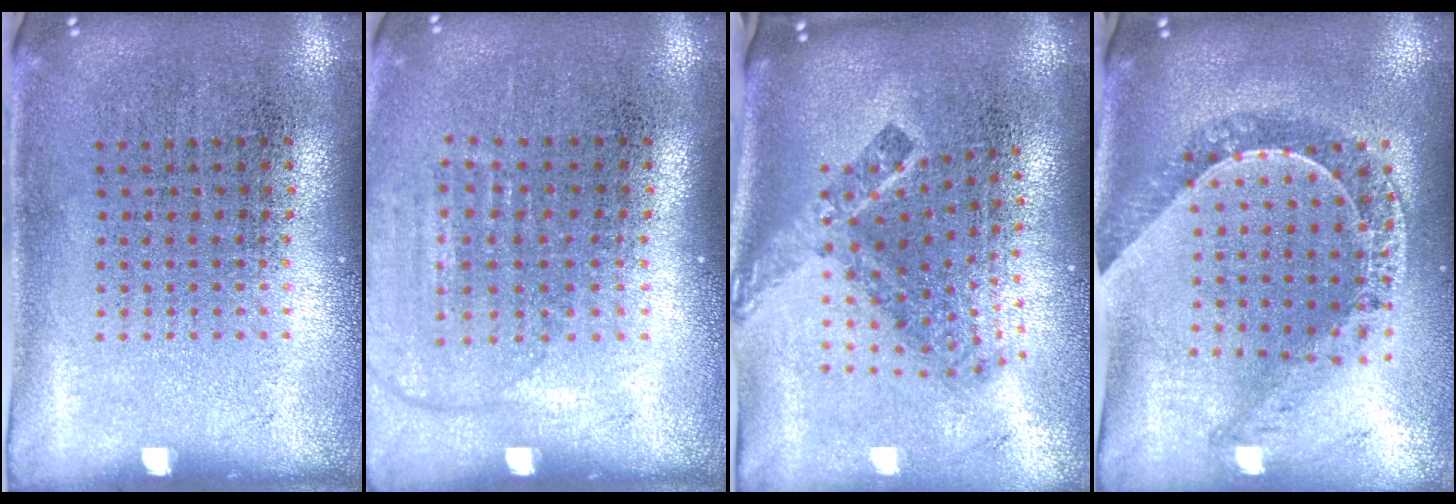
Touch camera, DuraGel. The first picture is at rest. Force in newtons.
{"total": 1.3, "press": 1.2, "slide": 0.6}
{"total": 2.4, "press": 1.6, "slide": 1.9}
{"total": 1.1, "press": 1.1, "slide": 0.3}